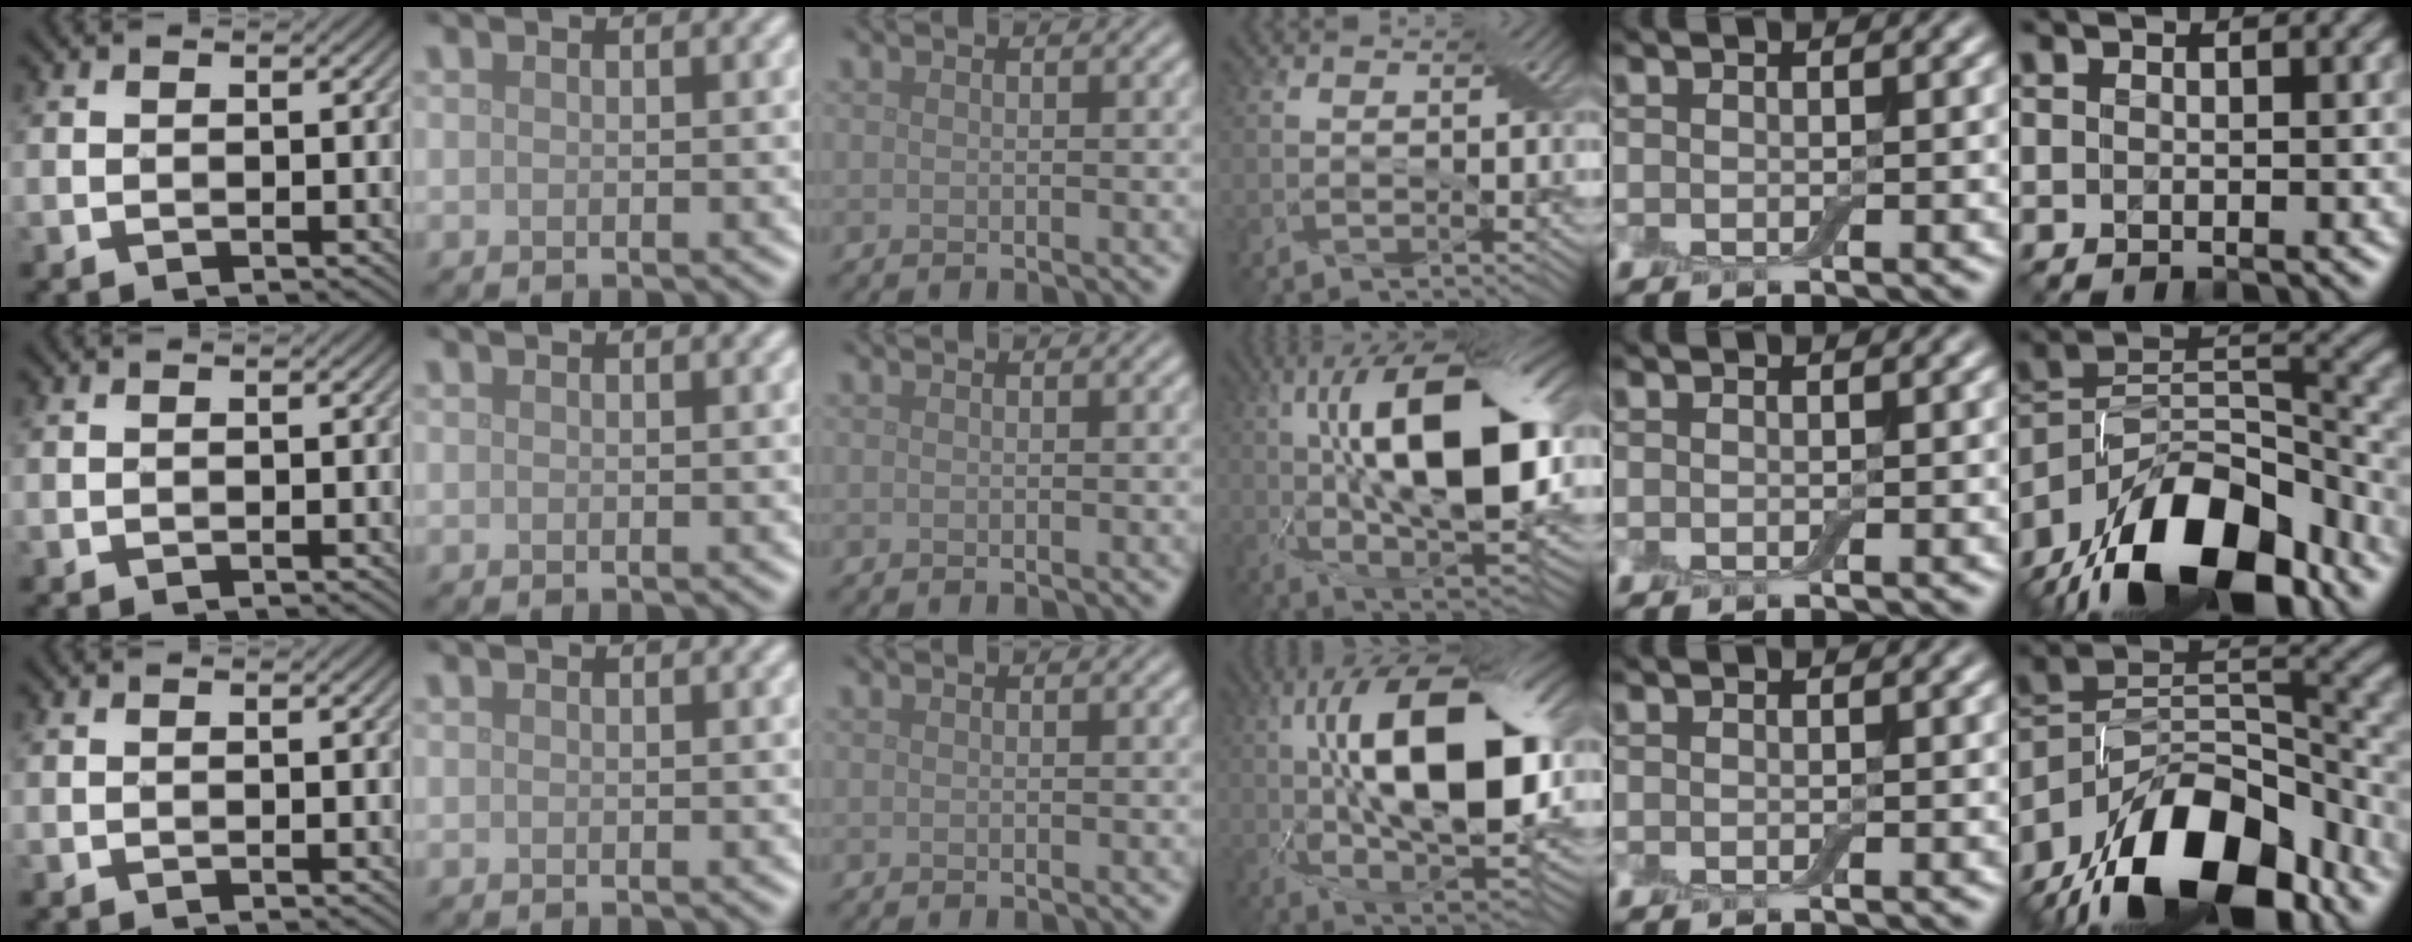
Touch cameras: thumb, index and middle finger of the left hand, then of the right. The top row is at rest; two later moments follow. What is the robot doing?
{"motion": "close", "object": "airpods case & airpods"}